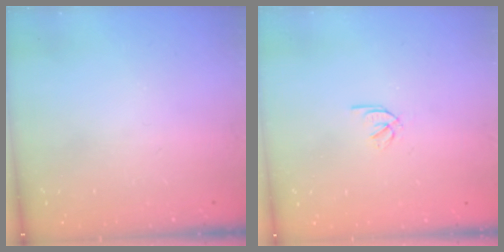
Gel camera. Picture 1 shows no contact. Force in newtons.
{"total": 1.9, "press": 1.9, "slide": 0.3}